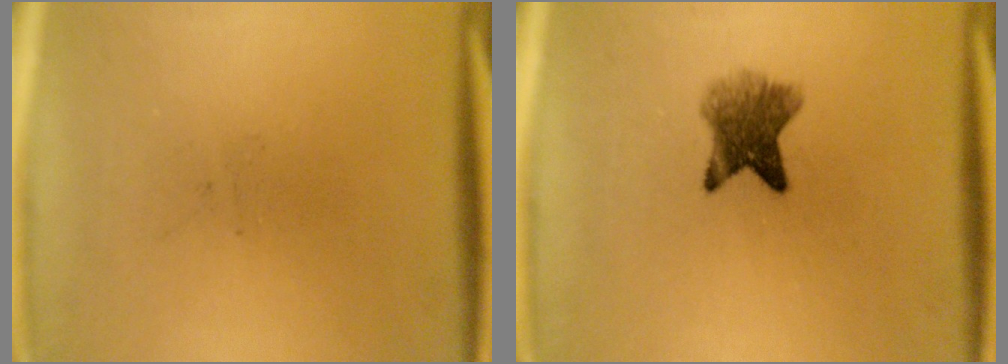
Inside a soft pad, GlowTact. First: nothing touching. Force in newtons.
{"total": 5.7}